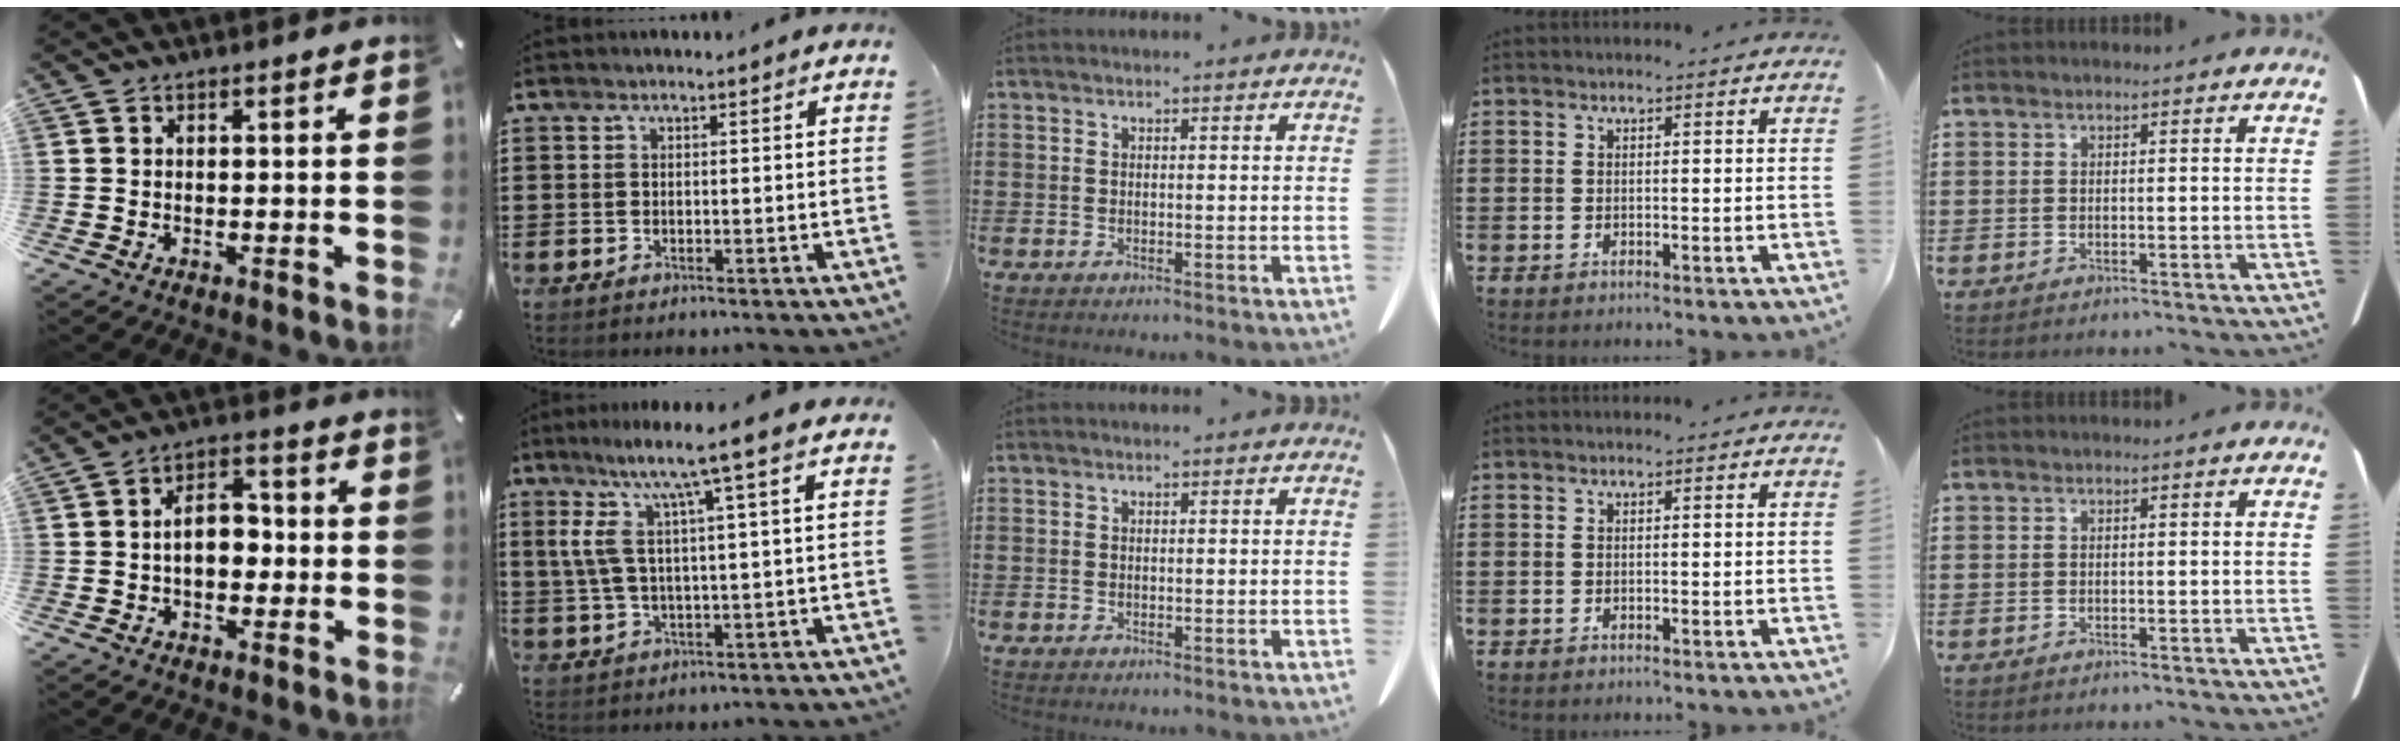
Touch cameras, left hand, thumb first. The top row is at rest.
{"thumb": {"total": 7.5, "force": [-1.0, 5.0, 5.6], "torque": [-0.083, 0.006, -0.023]}, "index": {"total": 9.5, "force": [4.4, 0.3, 8.4], "torque": [-0.189, -0.009, 0.066]}}